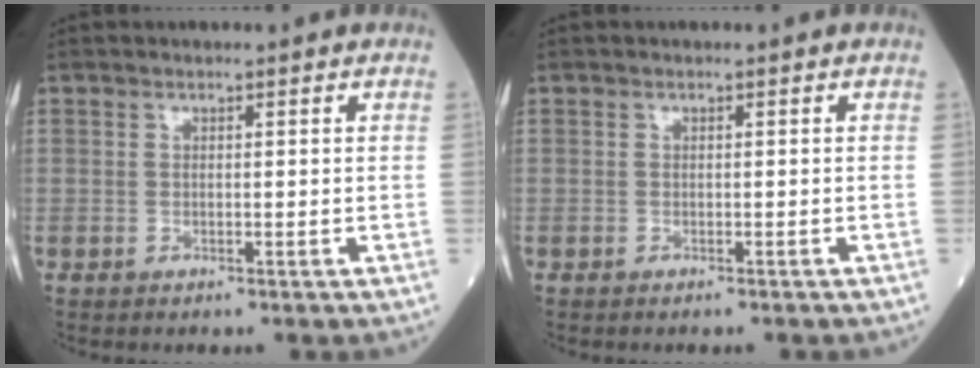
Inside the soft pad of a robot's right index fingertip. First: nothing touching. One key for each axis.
{"total": 1.0, "fx": -0.9, "fy": 0.1, "fz": 0.4, "tx": -0.003, "ty": -0.001, "tz": -0.012}